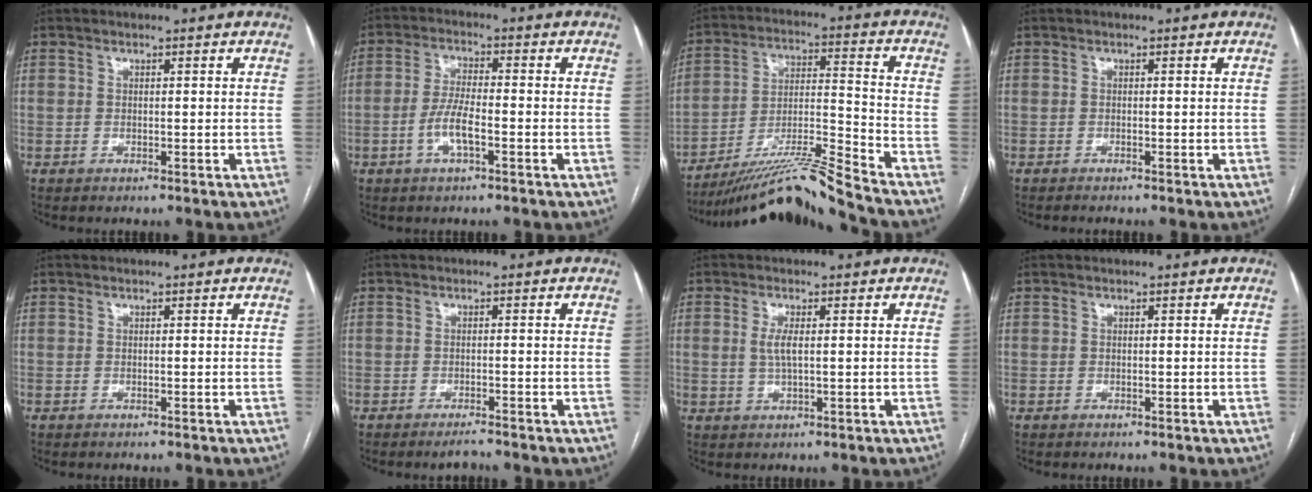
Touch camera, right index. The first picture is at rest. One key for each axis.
{"total": 5.5, "fx": -1.9, "fy": 1.2, "fz": 5.0, "tx": -0.103, "ty": 0.004, "tz": -0.039}
{"total": 14.3, "fx": -12.8, "fy": -2.8, "fz": 5.8, "tx": -0.096, "ty": 0.004, "tz": -0.229}
{"total": 1.3, "fx": -1.2, "fy": -0.1, "fz": 0.6, "tx": -0.007, "ty": 0.000, "tz": -0.016}
{"total": 0.0}
{"total": 1.7, "fx": -1.6, "fy": 0.0, "fz": 0.6, "tx": -0.013, "ty": -0.005, "tz": -0.023}
{"total": 2.8, "fx": 0.4, "fy": 0.6, "fz": 2.7, "tx": -0.057, "ty": -0.002, "tz": 0.008}
{"total": 0.0}